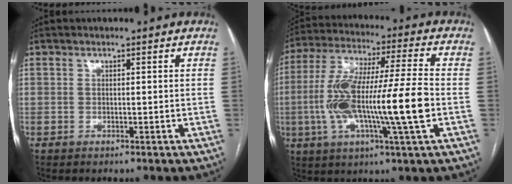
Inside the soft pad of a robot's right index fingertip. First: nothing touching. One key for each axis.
{"total": 17.9, "fx": -3.0, "fy": 0.9, "fz": 17.6, "tx": -0.343, "ty": 0.004, "tz": -0.057}